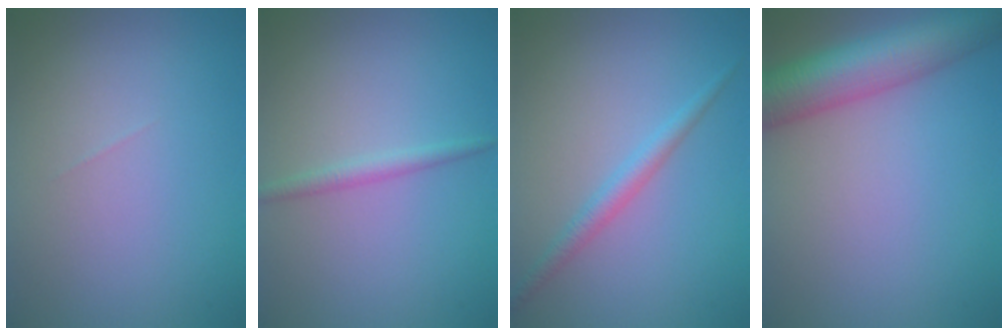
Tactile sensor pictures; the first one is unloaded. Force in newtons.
{"total": 1.4, "press": 1.4, "slide": 0.1}
{"total": 2.0, "press": 2.0, "slide": 0.0}
{"total": 8.4, "press": 8.4, "slide": 0.4}